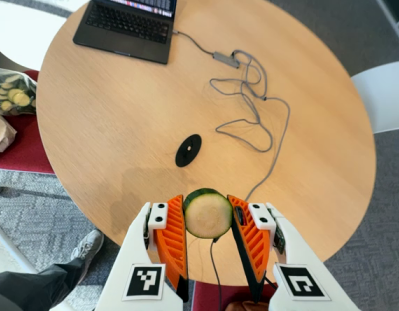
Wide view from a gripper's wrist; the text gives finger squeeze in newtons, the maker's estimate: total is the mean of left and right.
{"total": 11.4, "left": 11.1, "right": 11.8}